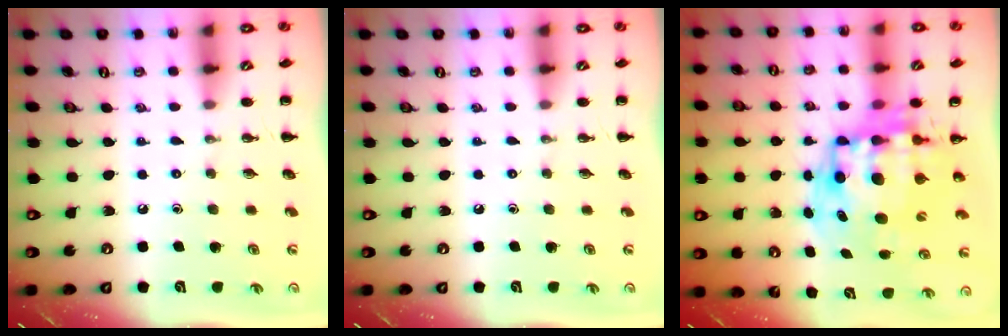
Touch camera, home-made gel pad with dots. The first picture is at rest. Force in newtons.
{"total": 0.0}
{"total": 12.3, "press": 12.0, "slide": 2.9}